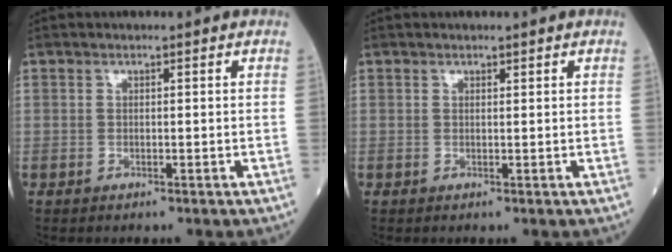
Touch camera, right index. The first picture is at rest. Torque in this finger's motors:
{"motor_torque": [-0.05, 0.02, -0.08, -0.01]}